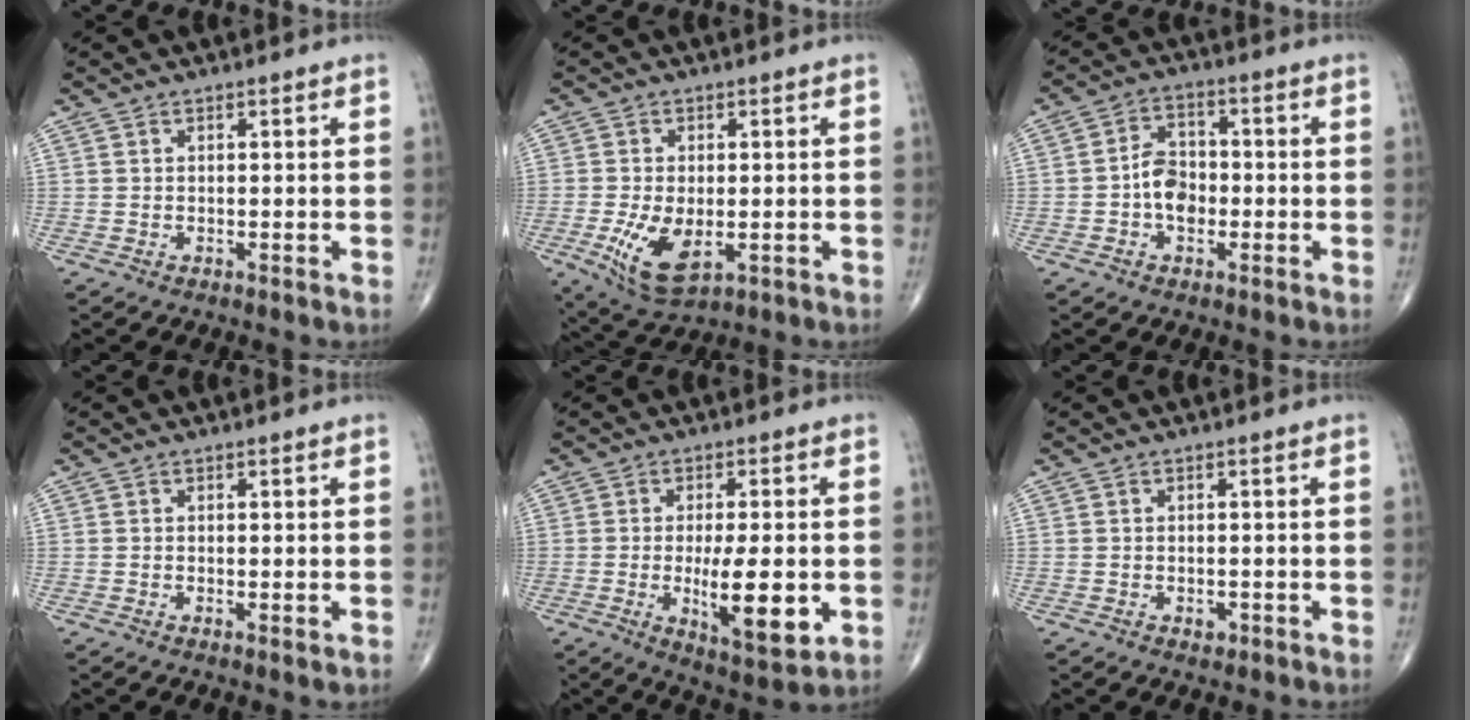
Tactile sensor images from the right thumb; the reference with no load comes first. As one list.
[{"total": 9.1, "force": [-2.0, 4.7, 7.5], "torque": [-0.143, -0.013, -0.025]}, {"total": 6.5, "force": [-1.3, 4.6, 4.4], "torque": [-0.058, 0.022, -0.032]}, {"total": 1.1, "force": [-0.2, 0.3, 1.0], "torque": [-0.021, -0.008, -0.004]}, {"total": 12.1, "force": [-2.1, 3.8, 11.3], "torque": [-0.170, -0.020, -0.026]}, {"total": 1.4, "force": [-0.6, 0.9, 0.9], "torque": [-0.008, 0.000, -0.008]}]